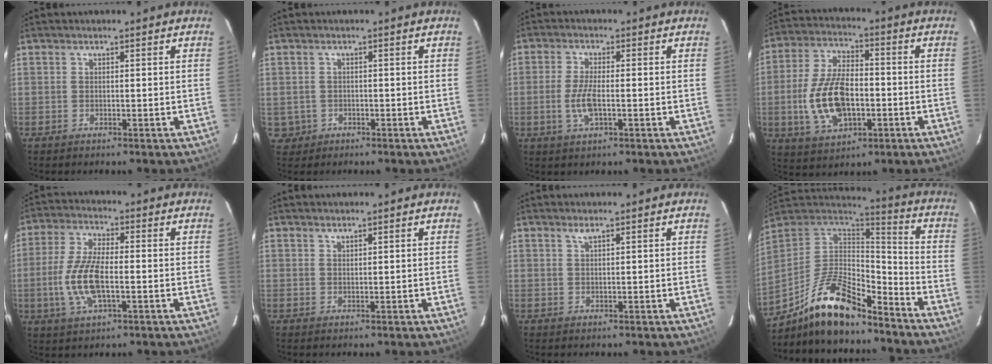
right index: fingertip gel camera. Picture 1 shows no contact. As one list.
[{"total": 3.1, "force": [-0.6, 3.0, 0.4], "torque": [-0.013, 0.005, -0.001]}, {"total": 5.2, "force": [-1.3, 1.6, 4.8], "torque": [-0.101, -0.006, -0.026]}, {"total": 14.4, "force": [-3.0, 7.8, 11.7], "torque": [-0.243, 0.003, -0.044]}, {"total": 10.3, "force": [-2.2, 3.7, 9.3], "torque": [-0.201, -0.002, -0.044]}, {"total": 0.6, "force": [0.6, 0.1, 0.1], "torque": [-0.001, 0.001, 0.012]}, {"total": 0.8, "force": [0.6, -0.1, 0.5], "torque": [-0.008, 0.001, 0.010]}, {"total": 18.0, "force": [-13.0, 5.9, 11.0], "torque": [-0.229, 0.003, -0.239]}]